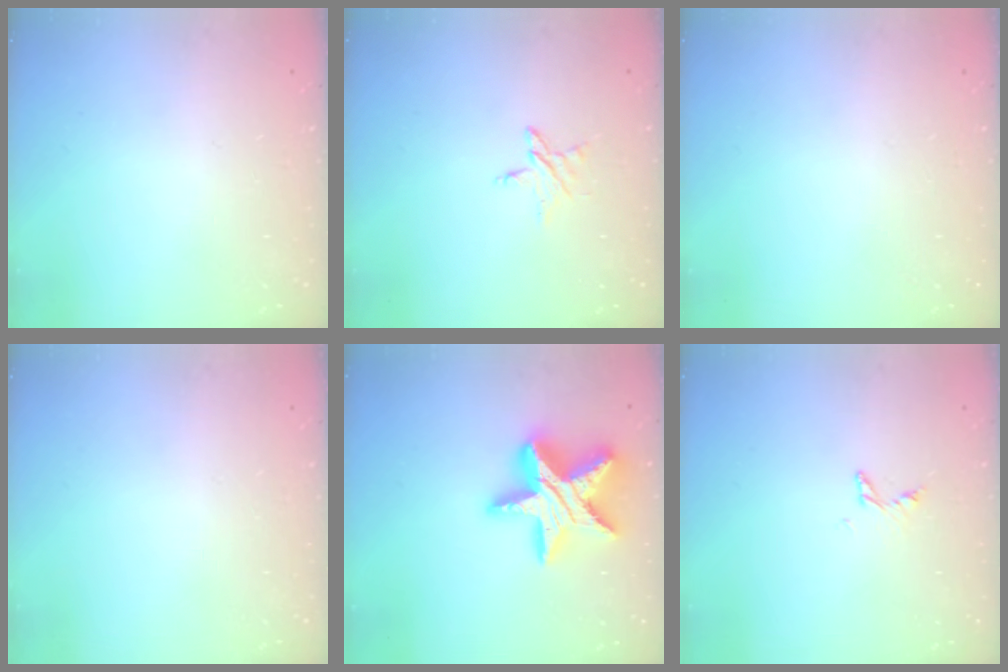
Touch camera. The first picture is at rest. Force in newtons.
{"total": 3.5, "press": 3.5, "slide": 0.3}
{"total": 0.0}
{"total": 0.0}
{"total": 21.8, "press": 21.7, "slide": 1.8}
{"total": 2.7, "press": 2.7, "slide": 0.1}